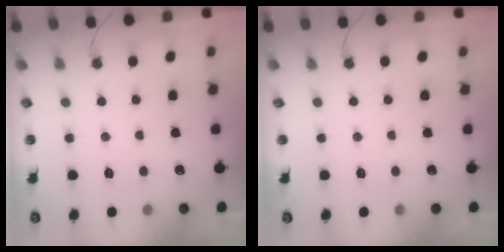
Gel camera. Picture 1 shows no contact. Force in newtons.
{"total": 0.0}